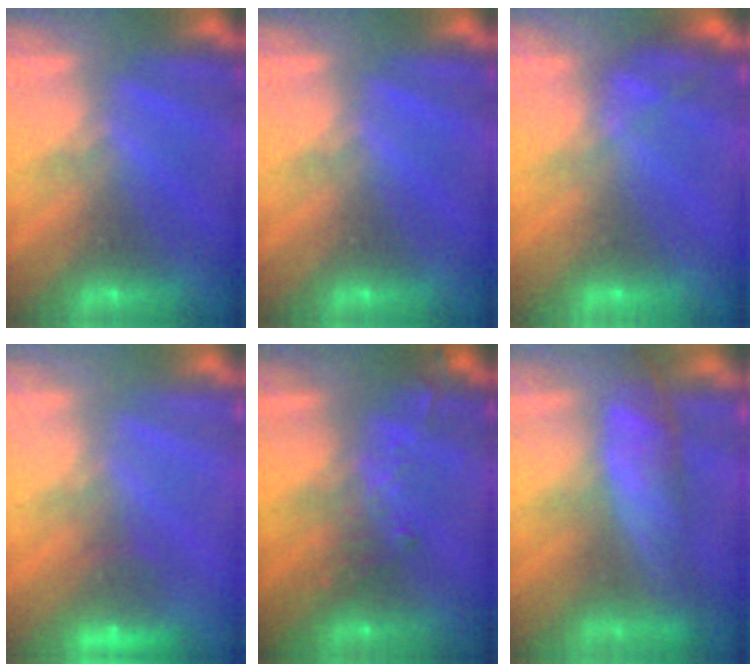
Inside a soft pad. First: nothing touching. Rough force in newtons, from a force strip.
{"total": 0.0}
{"total": 1.7}
{"total": 2.4}
{"total": 2.8}
{"total": 8.0}